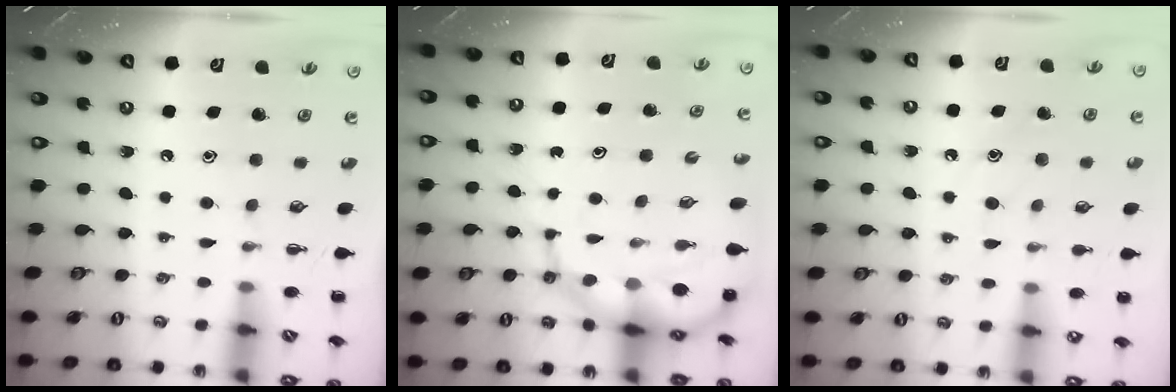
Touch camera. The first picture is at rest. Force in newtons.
{"total": 11.8, "press": 11.2, "slide": 3.5}
{"total": 8.7, "press": 8.5, "slide": 1.5}